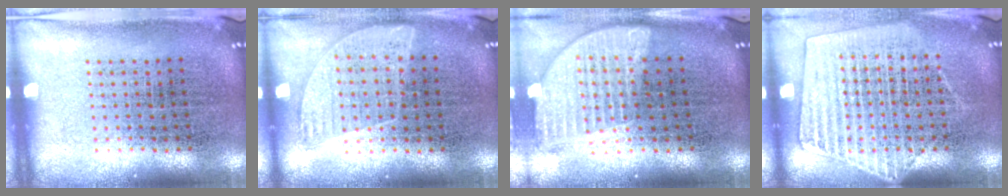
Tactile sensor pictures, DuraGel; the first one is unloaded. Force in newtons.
{"total": 0.9, "press": 0.7, "slide": 0.5}
{"total": 1.7, "press": 1.5, "slide": 0.9}
{"total": 1.6, "press": 1.5, "slide": 0.6}